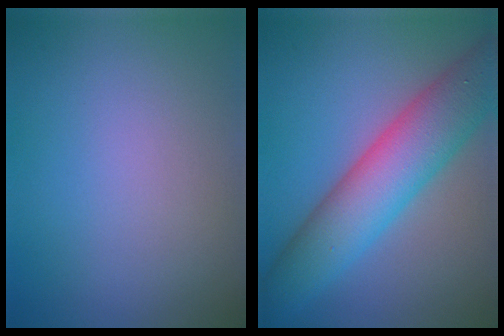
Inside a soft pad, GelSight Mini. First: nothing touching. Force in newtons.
{"total": 8.9, "press": 8.9, "slide": 0.2}